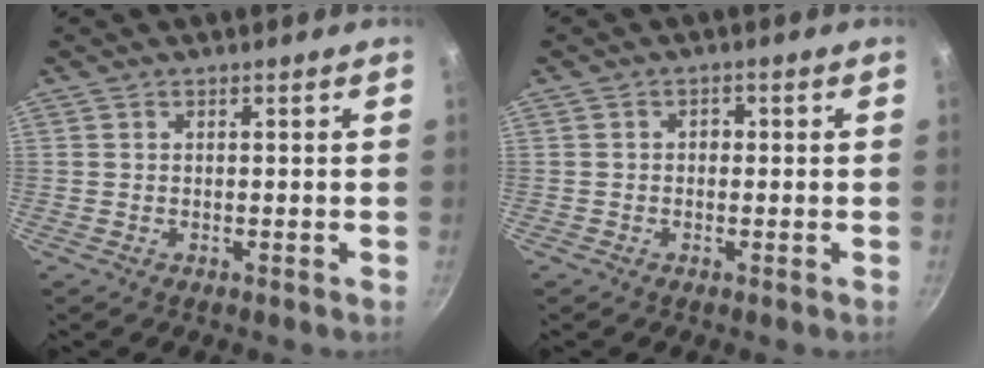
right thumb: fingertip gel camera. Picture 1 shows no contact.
{"total": 1.4, "force": [-0.3, 1.2, 0.7], "torque": [-0.004, 0.006, -0.008]}